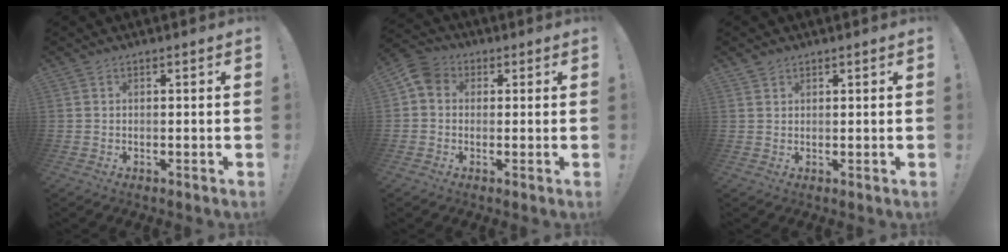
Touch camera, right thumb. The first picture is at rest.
{"total": 5.4, "force": [0.9, 4.6, 2.7], "torque": [-0.061, 0.010, 0.020]}
{"total": 1.3, "force": [1.1, 0.7, 0.2], "torque": [-0.002, -0.002, 0.020]}